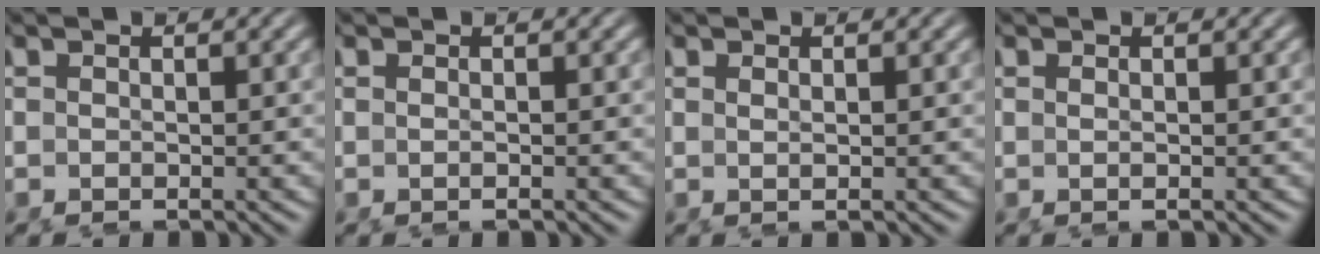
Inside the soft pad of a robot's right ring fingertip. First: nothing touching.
{"total": 0.9, "force": [-0.4, -0.7, 0.4], "torque": [-0.008, -0.005, -0.004]}
{"total": 1.2, "force": [0.1, -1.0, 0.5], "torque": [-0.006, -0.009, 0.009]}
{"total": 1.1, "force": [-0.2, -1.0, 0.4], "torque": [-0.007, -0.008, 0.002]}